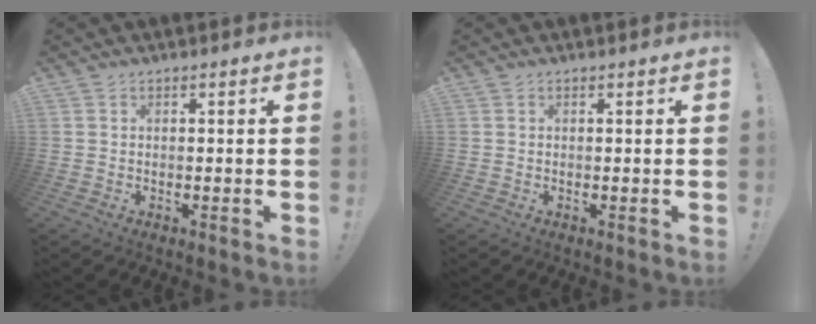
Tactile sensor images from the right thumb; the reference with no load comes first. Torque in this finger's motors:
{"motor_torque": [0.20, 0.06, 0.13, -0.02, -0.10]}